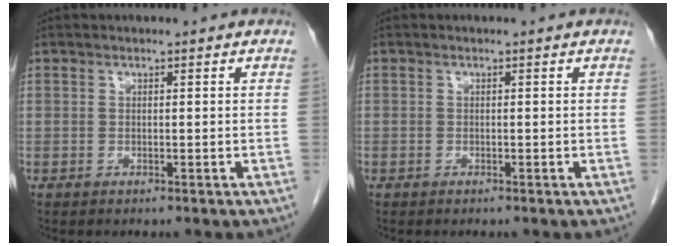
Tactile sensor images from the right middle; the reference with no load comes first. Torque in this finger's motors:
{"motor_torque": [0.82, -0.88, 0.01, -0.08]}